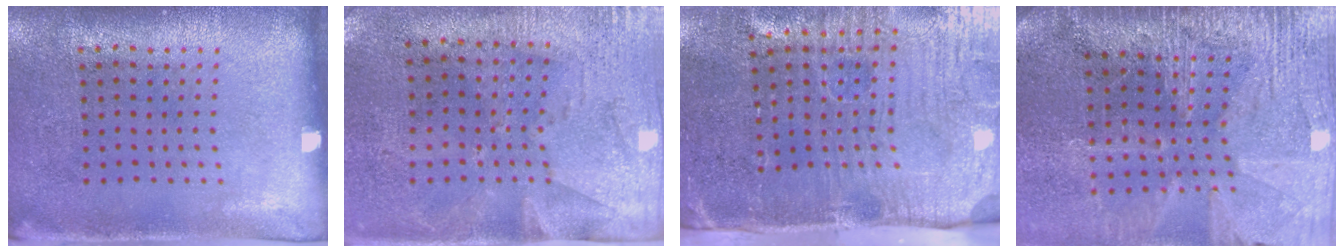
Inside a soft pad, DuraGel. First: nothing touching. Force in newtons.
{"total": 2.8, "press": 2.2, "slide": 1.6}
{"total": 5.1, "press": 4.3, "slide": 2.8}
{"total": 3.6, "press": 3.3, "slide": 1.5}